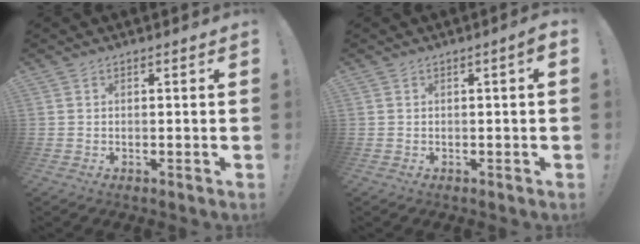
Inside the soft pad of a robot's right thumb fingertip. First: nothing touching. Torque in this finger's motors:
{"motor_torque": [0.09, 0.06, 0.08, -0.04, 0.01]}